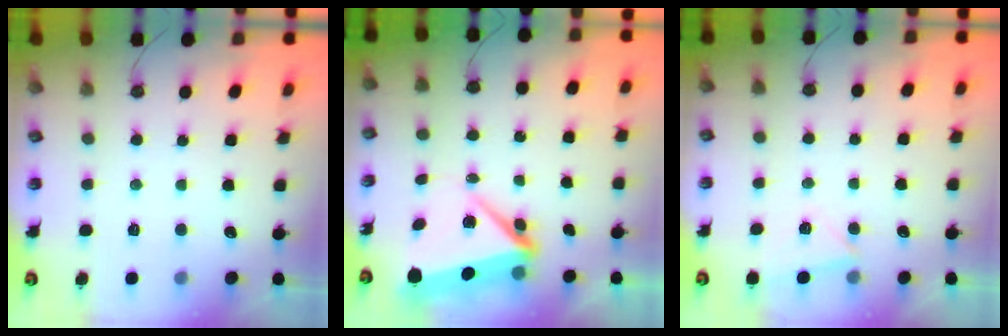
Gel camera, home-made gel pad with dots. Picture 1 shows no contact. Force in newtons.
{"total": 7.5, "press": 7.3, "slide": 1.8}
{"total": 4.1, "press": 3.7, "slide": 1.7}